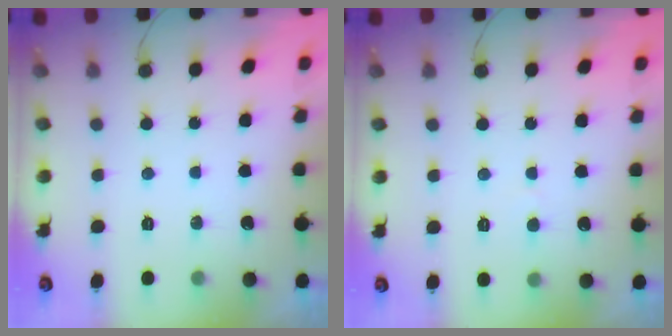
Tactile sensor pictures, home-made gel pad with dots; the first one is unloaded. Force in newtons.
{"total": 2.6, "press": 2.6, "slide": 0.3}